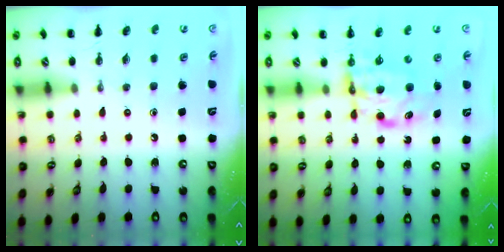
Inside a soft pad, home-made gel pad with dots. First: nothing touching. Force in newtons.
{"total": 5.7, "press": 5.6, "slide": 1.4}